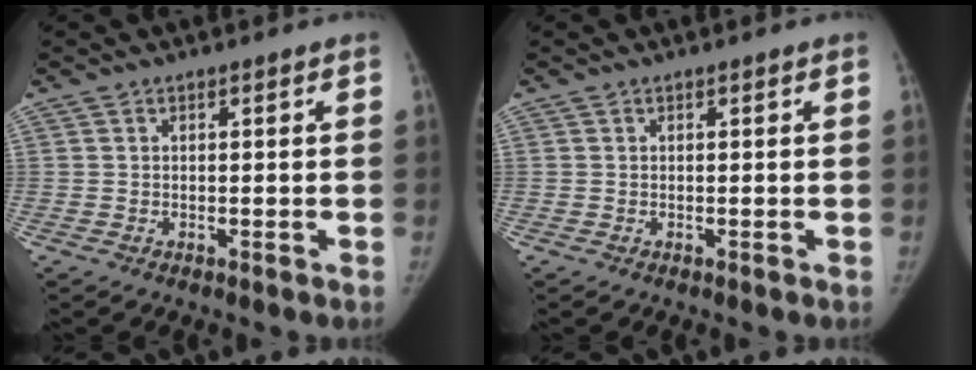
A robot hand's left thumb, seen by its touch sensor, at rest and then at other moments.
{"total": 0.0}